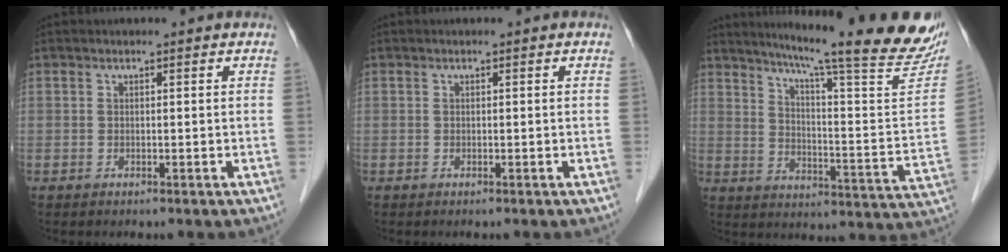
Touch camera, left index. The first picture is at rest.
{"total": 0.0}
{"total": 25.1, "force": [21.0, 0.8, 13.7], "torque": [-0.200, -0.069, 0.266]}